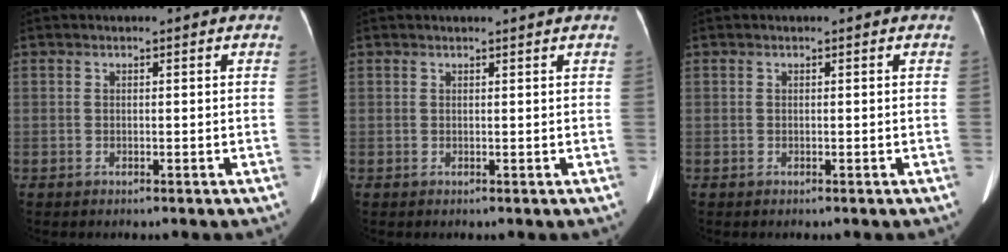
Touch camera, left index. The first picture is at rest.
{"total": 1.2, "force": [1.1, -0.3, 0.3], "torque": [-0.012, -0.003, 0.018]}
{"total": 0.0}